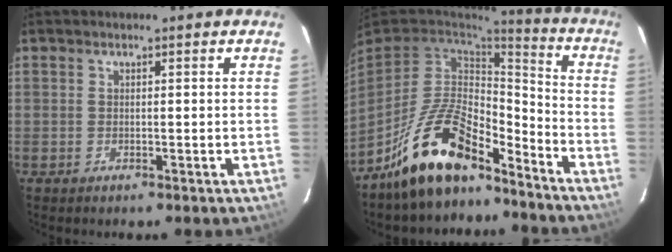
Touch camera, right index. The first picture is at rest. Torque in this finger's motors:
{"motor_torque": [1.08, -1.06, 1.05, 0.21]}